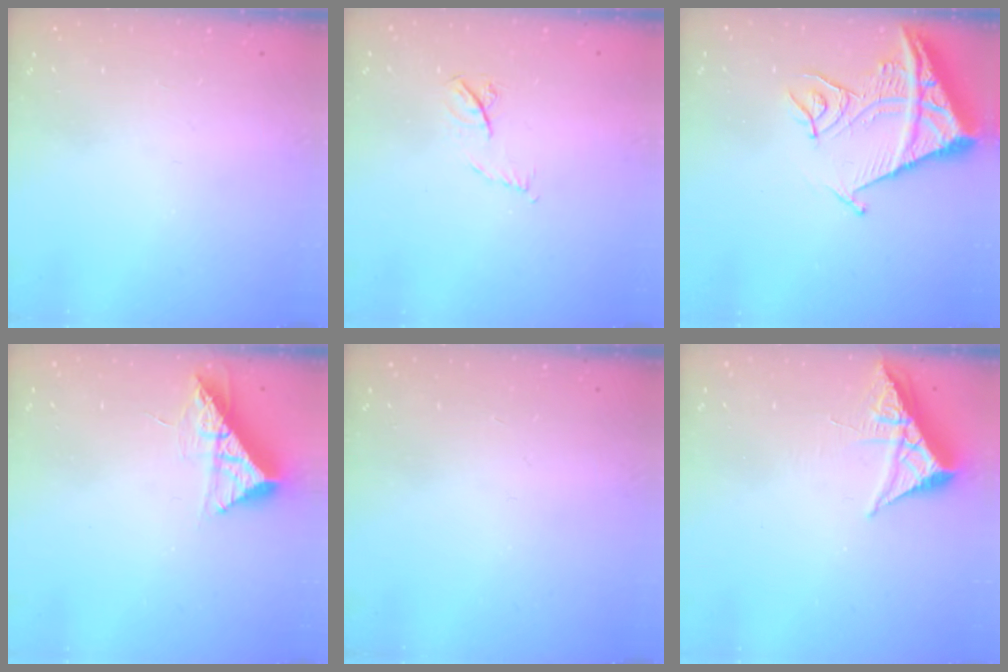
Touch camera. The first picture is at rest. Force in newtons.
{"total": 5.2, "press": 5.1, "slide": 0.8}
{"total": 14.1, "press": 14.0, "slide": 1.6}
{"total": 10.4, "press": 10.4, "slide": 0.7}
{"total": 0.0}
{"total": 6.1, "press": 6.0, "slide": 0.7}